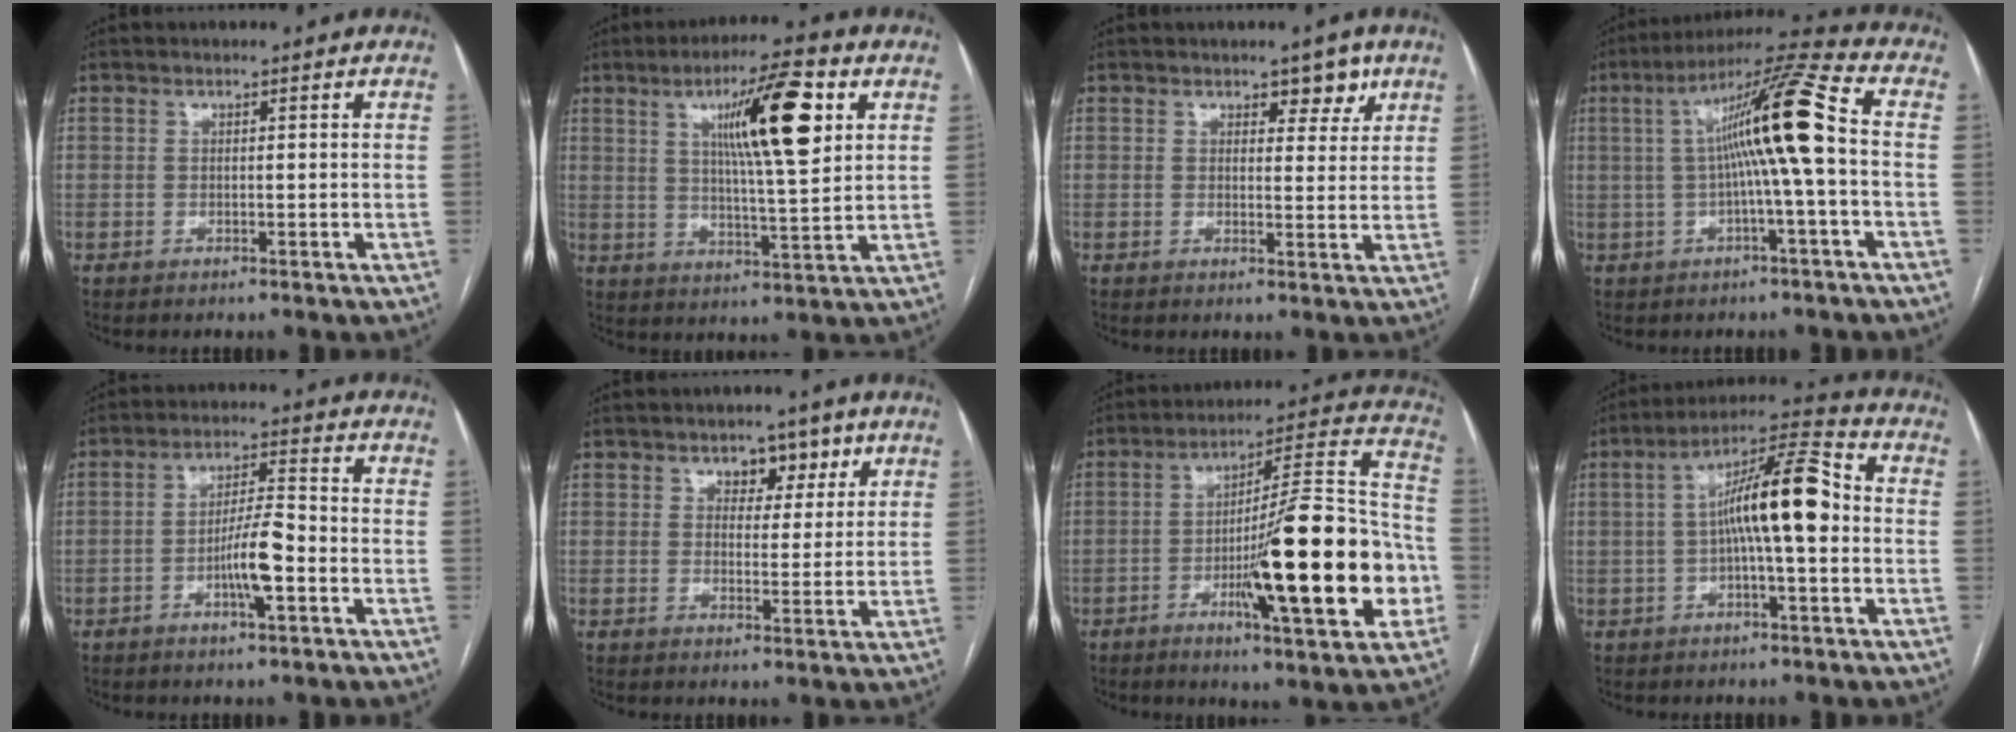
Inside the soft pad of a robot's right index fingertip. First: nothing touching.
{"total": 13.4, "force": [5.0, 1.3, 12.4], "torque": [-0.203, 0.006, 0.079]}
{"total": 3.7, "force": [2.3, 1.9, 2.2], "torque": [-0.019, 0.000, 0.030]}
{"total": 12.9, "force": [0.4, -0.6, 12.9], "torque": [-0.214, 0.028, 0.002]}
{"total": 7.0, "force": [-2.5, 0.9, 6.5], "torque": [-0.125, 0.005, -0.040]}
{"total": 4.8, "force": [2.7, 3.0, 2.5], "torque": [-0.022, 0.008, 0.038]}
{"total": 23.0, "force": [-5.9, 2.5, 22.1], "torque": [-0.304, 0.006, -0.084]}
{"total": 12.4, "force": [-0.1, 1.9, 12.3], "torque": [-0.210, 0.033, -0.006]}